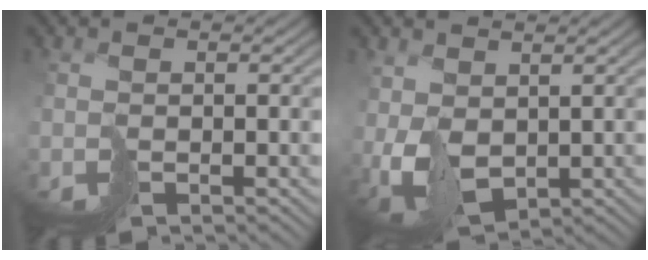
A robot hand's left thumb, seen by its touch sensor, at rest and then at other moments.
{"total": 6.9, "force": [1.3, 4.5, 5.0], "torque": [-0.142, -0.008, 0.025]}